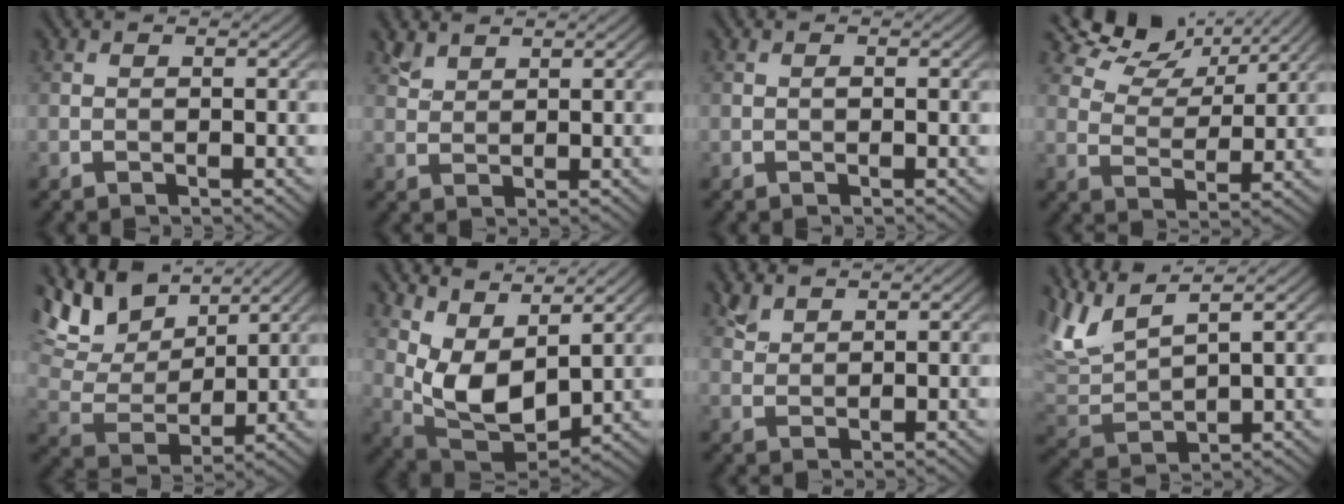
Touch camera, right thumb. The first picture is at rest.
{"total": 2.1, "force": [1.9, 0.8, 0.6], "torque": [-0.020, 0.004, 0.046]}
{"total": 0.0}
{"total": 8.7, "force": [6.9, 3.5, 4.0], "torque": [-0.087, 0.008, 0.118]}
{"total": 12.0, "force": [7.9, 5.4, 7.3], "torque": [-0.195, 0.020, 0.130]}
{"total": 9.8, "force": [4.6, 4.7, 7.3], "torque": [-0.169, -0.003, 0.095]}
{"total": 2.5, "force": [2.1, 1.0, 0.8], "torque": [-0.025, 0.004, 0.053]}
{"total": 7.9, "force": [5.3, 1.9, 5.5], "torque": [-0.139, 0.019, 0.110]}